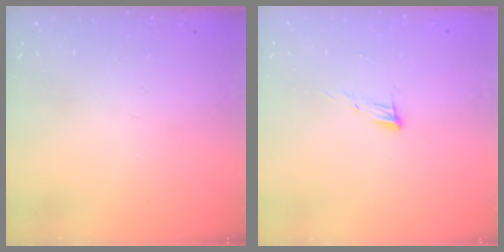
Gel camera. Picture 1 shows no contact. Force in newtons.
{"total": 5.4, "press": 5.4, "slide": 0.5}